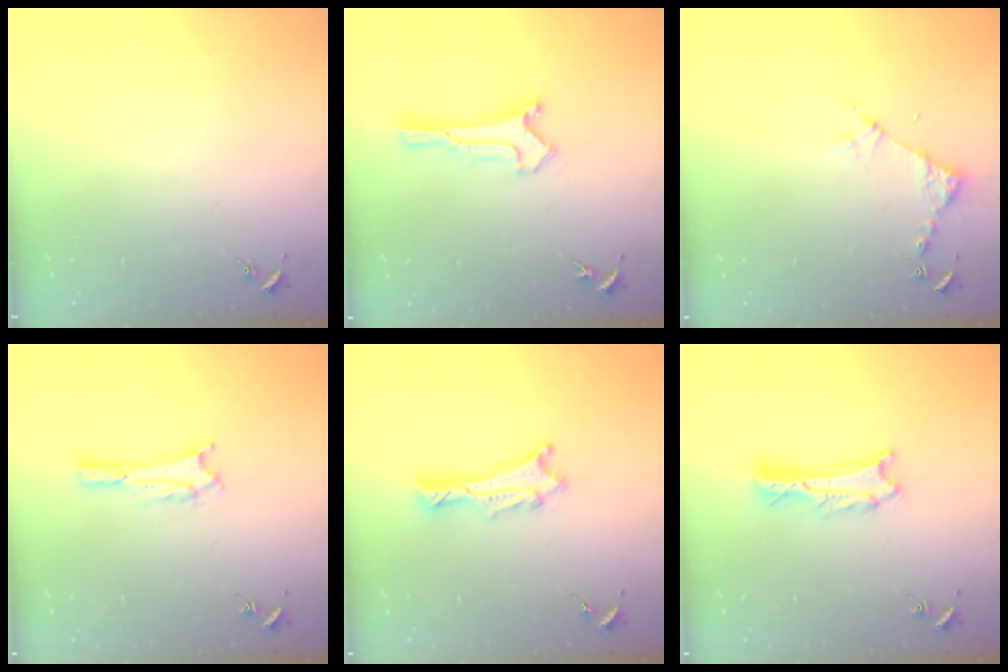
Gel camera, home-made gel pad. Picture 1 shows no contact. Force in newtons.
{"total": 0.0}
{"total": 3.8, "press": 3.8, "slide": 0.4}
{"total": 1.7, "press": 1.7, "slide": 0.3}
{"total": 1.3, "press": 1.3, "slide": 0.1}
{"total": 1.8, "press": 1.8, "slide": 0.2}